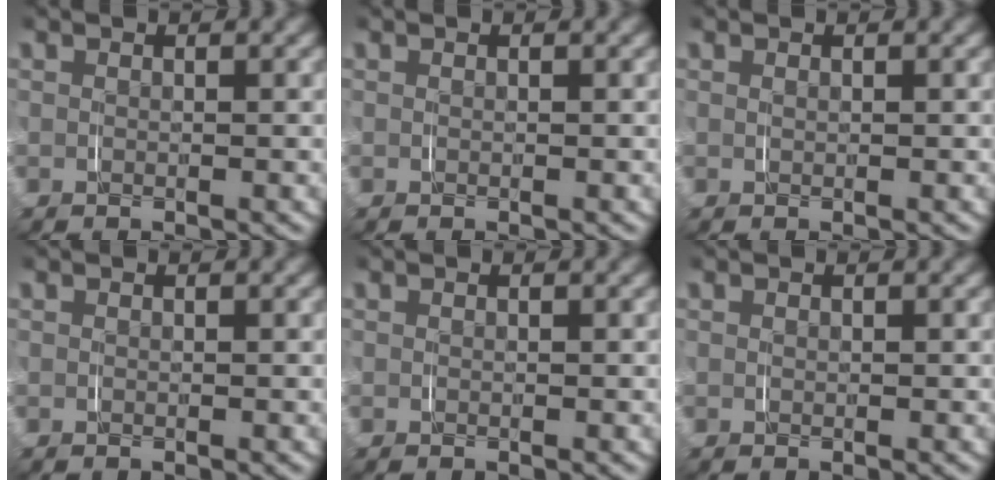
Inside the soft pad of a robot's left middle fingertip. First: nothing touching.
{"total": 0.0}
{"total": 0.7, "force": [0.4, -0.6, -0.2], "torque": [0.012, 0.004, 0.006]}
{"total": 0.0}
{"total": 0.0}
{"total": 0.0}